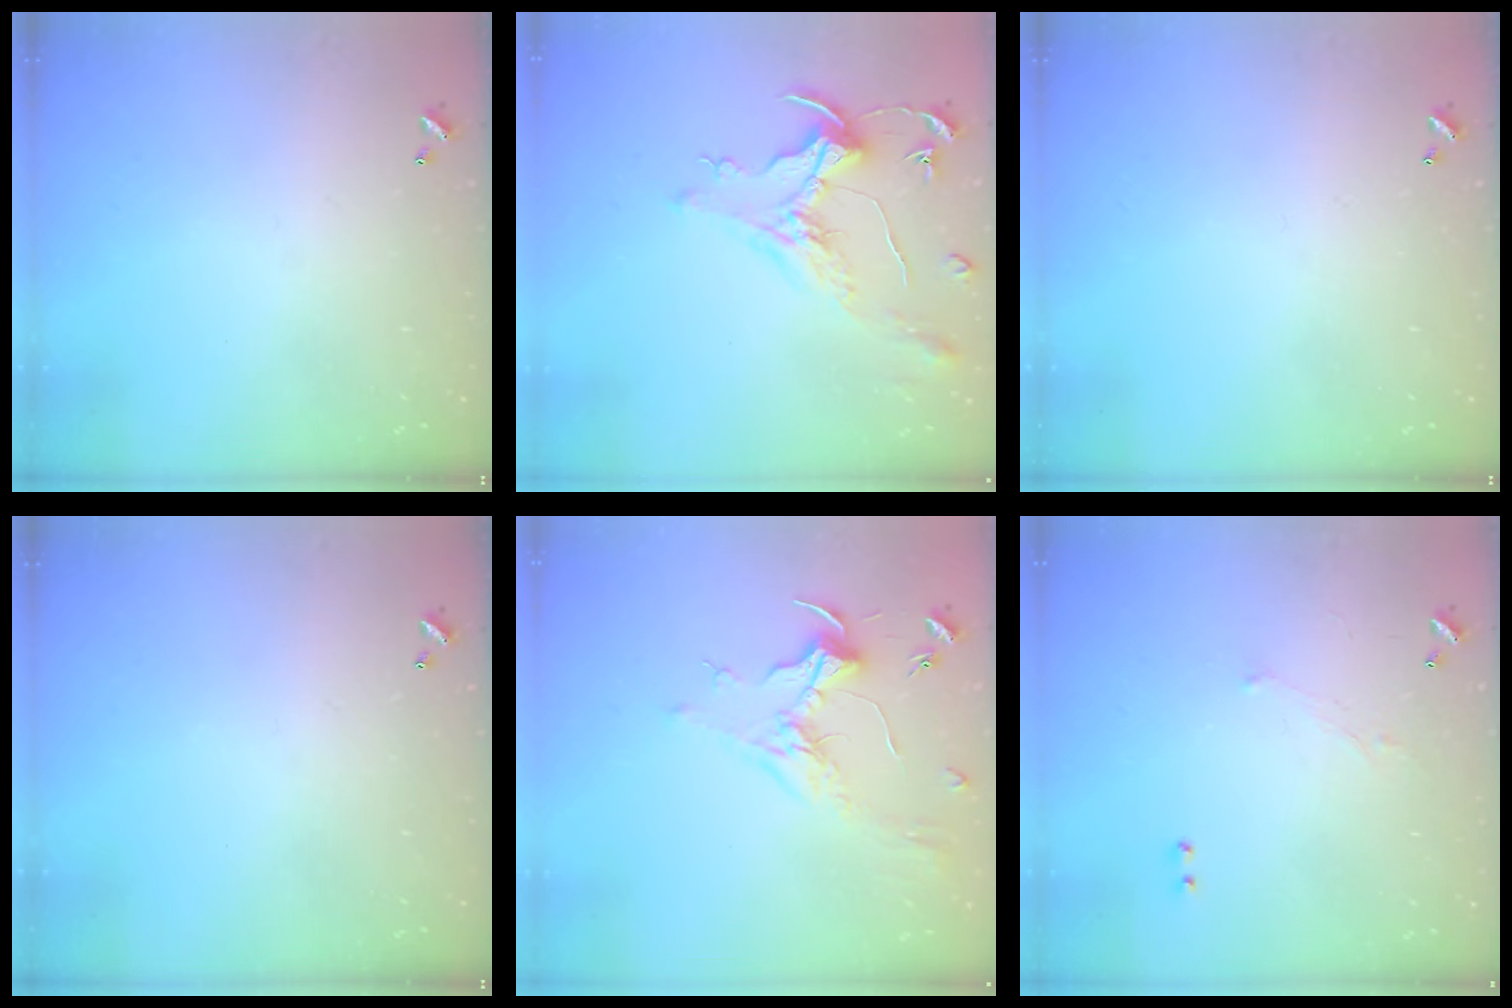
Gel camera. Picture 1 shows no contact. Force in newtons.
{"total": 1.6, "press": 1.4, "slide": 0.7}
{"total": 0.0}
{"total": 0.0}
{"total": 1.9, "press": 1.7, "slide": 0.7}
{"total": 1.2, "press": 0.8, "slide": 0.9}